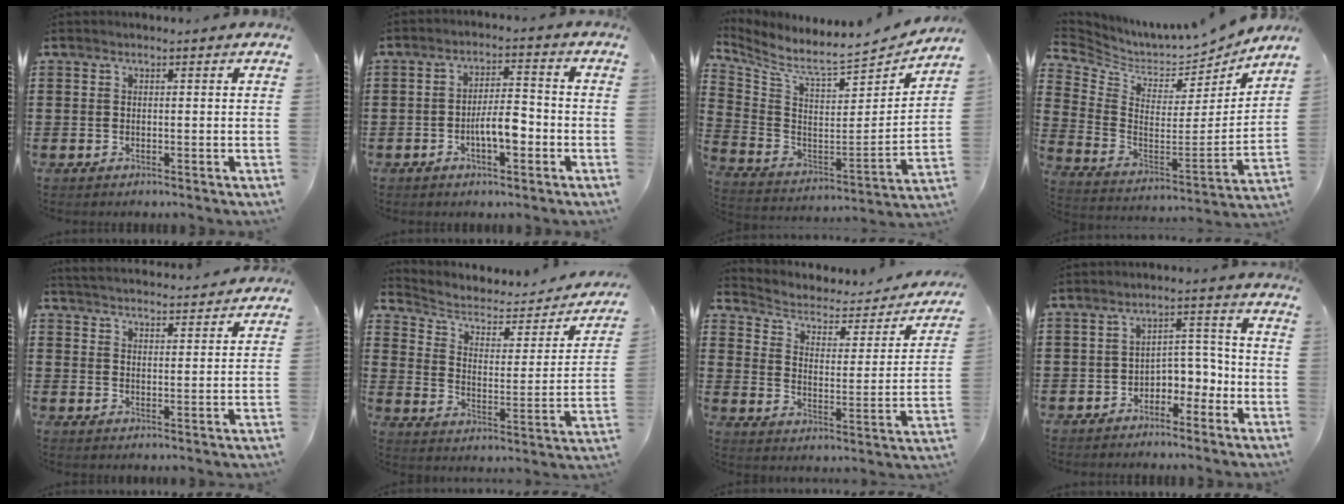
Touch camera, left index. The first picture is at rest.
{"total": 5.4, "force": [-1.9, 1.6, 4.8], "torque": [-0.097, 0.007, -0.040]}
{"total": 7.7, "force": [7.0, 0.6, 3.1], "torque": [-0.090, -0.071, 0.113]}
{"total": 5.0, "force": [4.3, 2.2, 1.2], "torque": [-0.056, -0.048, 0.070]}
{"total": 3.9, "force": [3.8, -0.3, 0.1], "torque": [-0.018, -0.026, 0.066]}
{"total": 4.1, "force": [2.5, 2.4, 2.2], "torque": [-0.061, -0.013, 0.036]}
{"total": 3.0, "force": [1.7, 1.8, 1.7], "torque": [-0.047, -0.012, 0.019]}
{"total": 4.3, "force": [-2.9, 2.5, 2.0], "torque": [-0.040, 0.010, -0.059]}